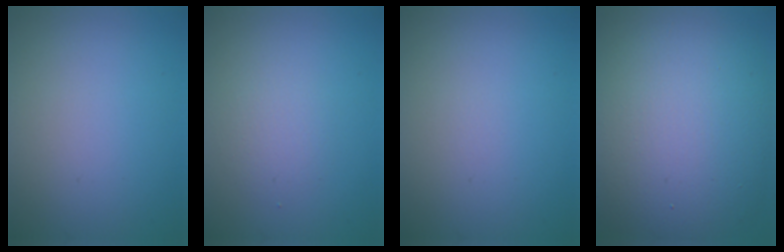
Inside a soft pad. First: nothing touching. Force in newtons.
{"total": 1.7, "press": 1.7, "slide": 0.1}
{"total": 0.0}
{"total": 14.1, "press": 14.1, "slide": 0.8}